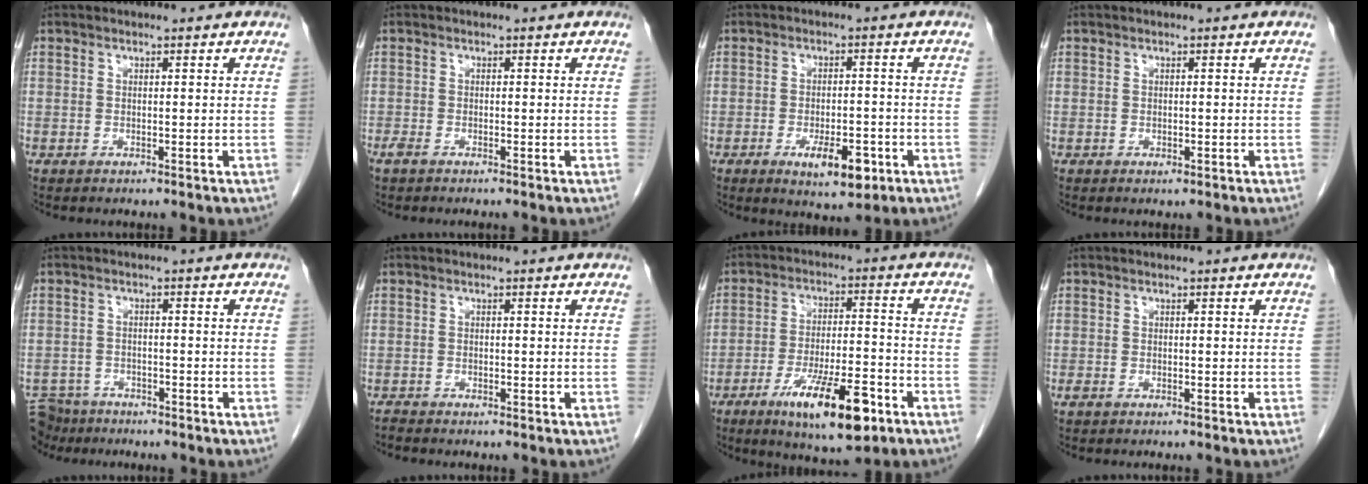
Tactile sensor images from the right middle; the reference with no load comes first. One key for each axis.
{"total": 1.8, "fx": -1.4, "fy": 0.4, "fz": 1.0, "tx": -0.020, "ty": -0.004, "tz": -0.025}
{"total": 6.9, "fx": -3.2, "fy": 2.5, "fz": 5.6, "tx": -0.085, "ty": -0.005, "tz": -0.040}
{"total": 0.6, "fx": -0.3, "fy": 0.3, "fz": 0.4, "tx": -0.006, "ty": 0.000, "tz": -0.003}
{"total": 6.1, "fx": -5.2, "fy": 3.1, "fz": 0.2, "tx": -0.007, "ty": 0.002, "tz": -0.089}
{"total": 0.8, "fx": -0.7, "fy": -0.1, "fz": 0.0, "tx": -0.006, "ty": -0.004, "tz": -0.017}
{"total": 13.5, "fx": -7.3, "fy": 2.9, "fz": 11.0, "tx": -0.185, "ty": -0.012, "tz": -0.113}
{"total": 0.7, "fx": -0.6, "fy": 0.2, "fz": 0.4, "tx": -0.011, "ty": -0.001, "tz": -0.009}